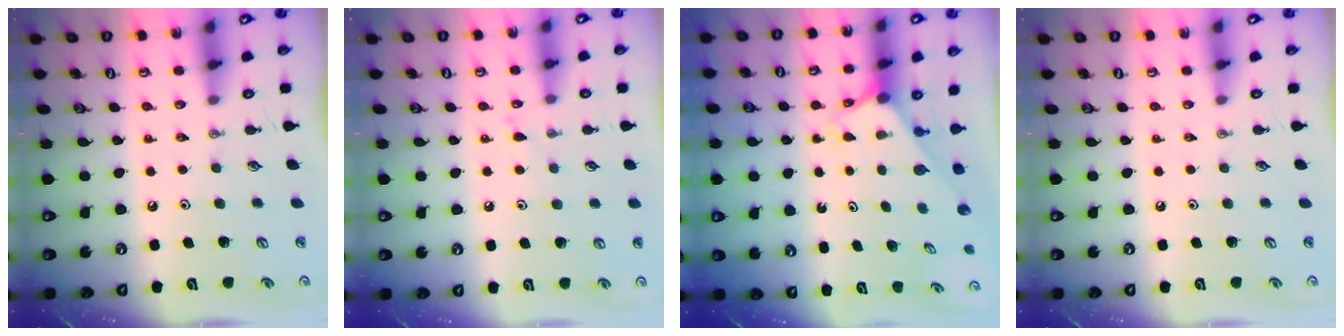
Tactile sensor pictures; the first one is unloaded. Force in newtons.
{"total": 4.8, "press": 4.7, "slide": 0.6}
{"total": 2.3, "press": 2.3, "slide": 0.2}
{"total": 0.0}